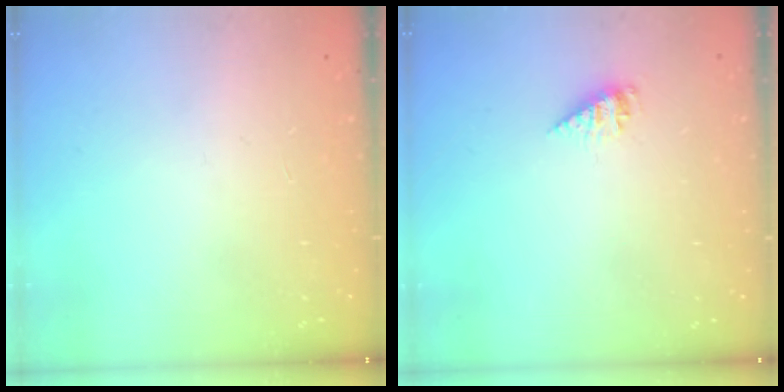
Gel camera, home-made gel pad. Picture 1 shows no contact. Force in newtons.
{"total": 3.4, "press": 3.4, "slide": 0.3}